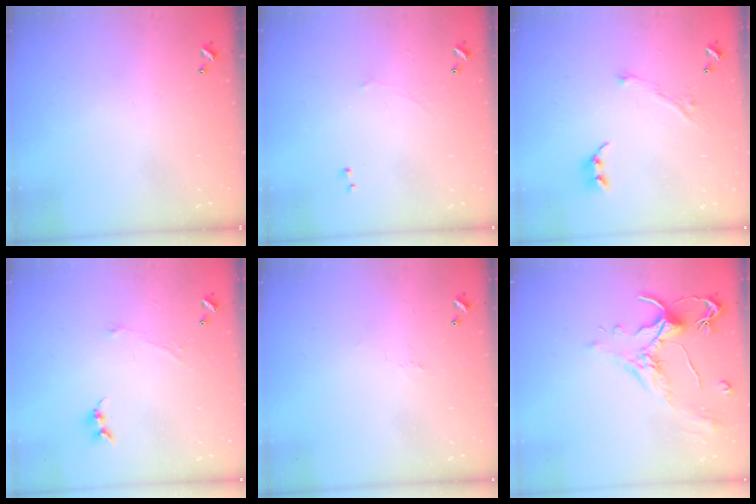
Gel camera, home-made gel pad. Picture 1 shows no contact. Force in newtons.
{"total": 0.7, "press": 0.1, "slide": 0.7}
{"total": 4.4, "press": 4.3, "slide": 0.6}
{"total": 0.0}
{"total": 1.6, "press": 1.5, "slide": 0.5}
{"total": 1.8, "press": 1.2, "slide": 1.3}